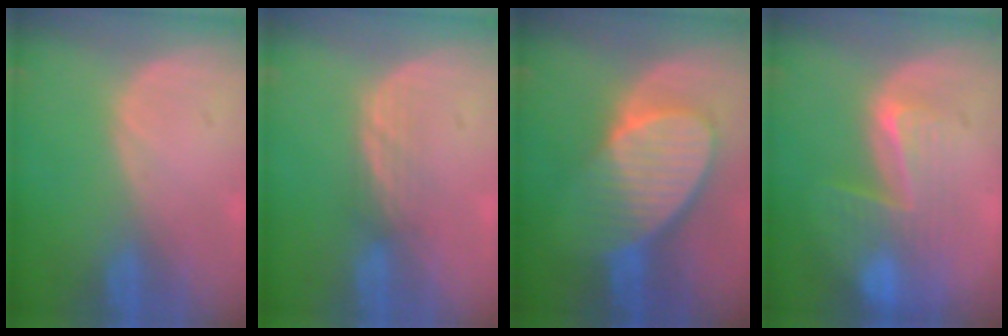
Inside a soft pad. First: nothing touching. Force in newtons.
{"total": 2.3, "press": 2.2, "slide": 0.6}
{"total": 8.9, "press": 8.1, "slide": 3.7}
{"total": 8.0, "press": 7.1, "slide": 3.7}